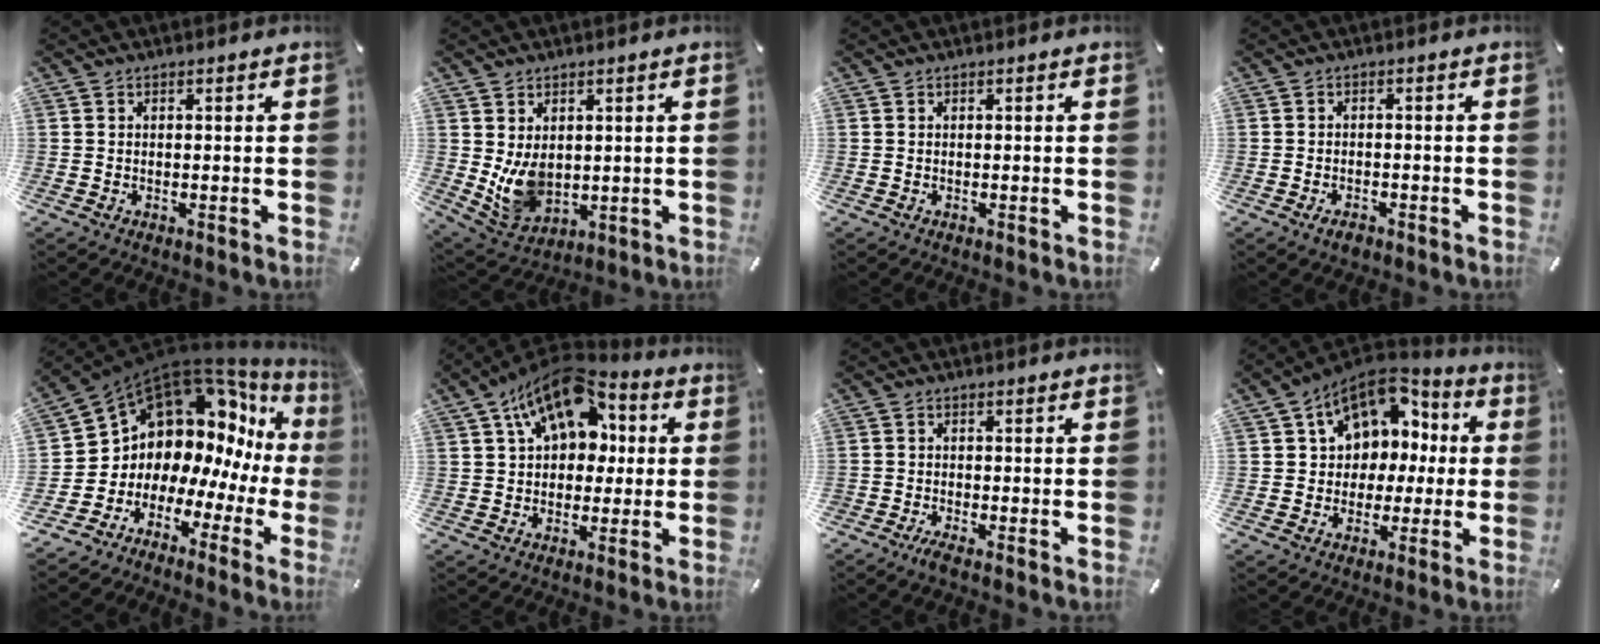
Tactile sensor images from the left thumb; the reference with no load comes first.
{"total": 8.4, "force": [1.4, 6.7, 4.9], "torque": [-0.116, -0.015, 0.029]}
{"total": 0.0}
{"total": 2.6, "force": [-1.7, 1.3, 1.5], "torque": [-0.027, 0.008, -0.031]}
{"total": 12.4, "force": [7.0, 9.1, 4.6], "torque": [-0.086, -0.088, 0.134]}
{"total": 15.6, "force": [6.3, 10.6, 9.6], "torque": [-0.163, -0.025, 0.113]}
{"total": 2.1, "force": [-1.8, 0.3, 1.2], "torque": [-0.024, 0.004, -0.034]}
{"total": 12.6, "force": [4.9, 10.3, 5.4], "torque": [-0.094, -0.024, 0.096]}